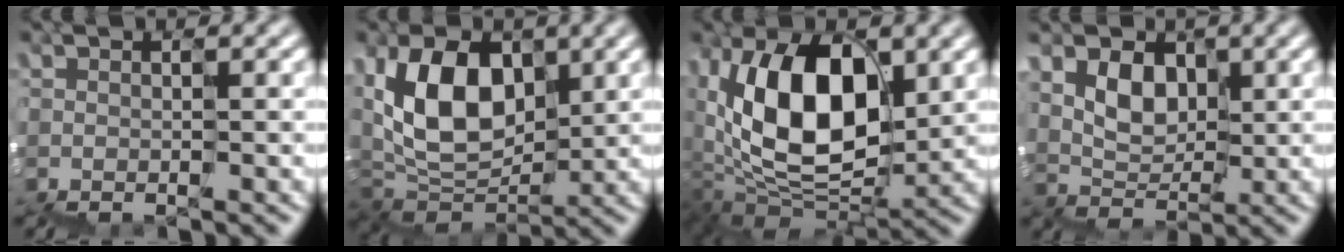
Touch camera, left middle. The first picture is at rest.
{"total": 7.0, "force": [2.5, 4.9, 4.3], "torque": [-0.104, 0.016, 0.036]}
{"total": 9.2, "force": [3.0, 5.8, 6.5], "torque": [-0.118, 0.009, 0.053]}
{"total": 2.2, "force": [1.5, 1.5, -0.5], "torque": [-0.006, 0.009, 0.031]}